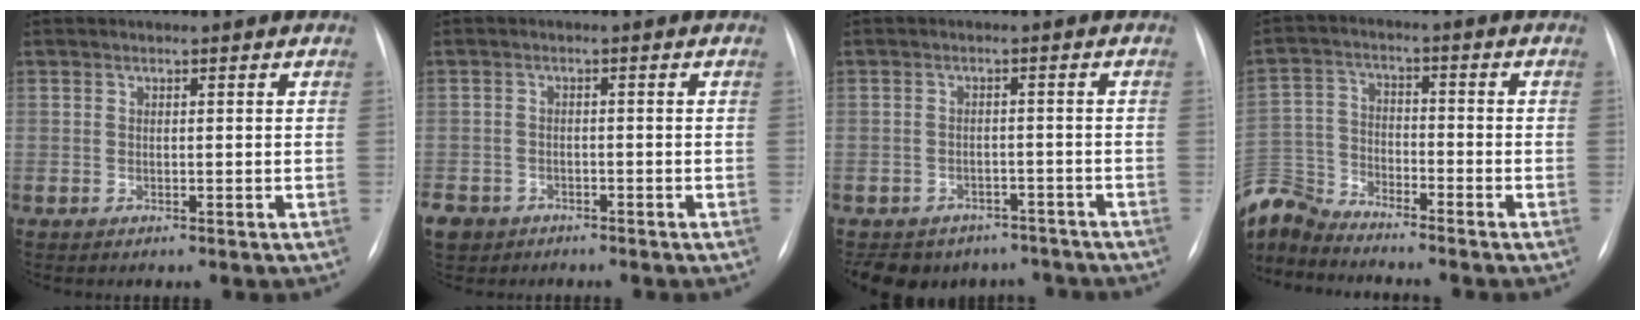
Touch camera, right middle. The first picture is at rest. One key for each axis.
{"total": 6.7, "fx": -4.5, "fy": 4.7, "fz": 1.4, "tx": -0.043, "ty": -0.003, "tz": -0.074}
{"total": 10.6, "fx": -8.5, "fy": 6.1, "fz": 1.6, "tx": -0.026, "ty": 0.011, "tz": -0.097}
{"total": 10.6, "fx": -10.4, "fy": 1.3, "fz": 1.7, "tx": -0.048, "ty": 0.008, "tz": -0.208}